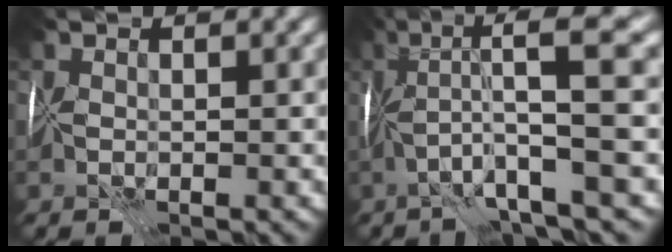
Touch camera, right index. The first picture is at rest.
{"total": 8.3, "force": [0.9, 0.4, 8.2], "torque": [-0.120, 0.025, 0.011]}